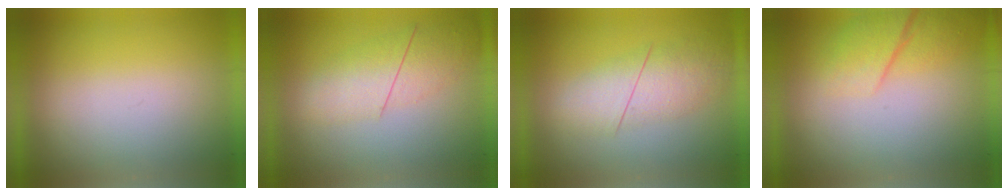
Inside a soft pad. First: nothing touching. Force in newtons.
{"total": 2.3}
{"total": 2.7}
{"total": 2.5}